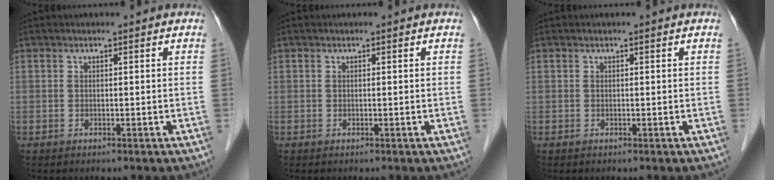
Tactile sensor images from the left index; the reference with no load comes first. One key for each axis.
{"total": 0.0}
{"total": 0.0}